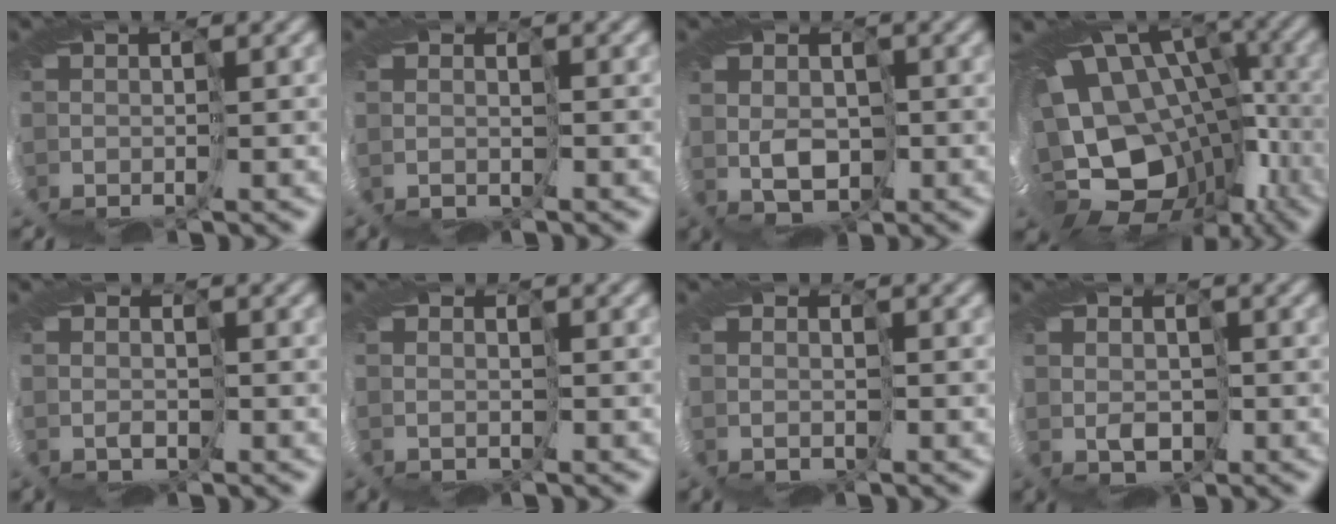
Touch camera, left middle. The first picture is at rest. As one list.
[{"total": 1.5, "force": [1.2, -0.2, -0.9], "torque": [0.028, 0.000, 0.019]}, {"total": 2.2, "force": [1.4, 1.3, 1.0], "torque": [-0.020, 0.002, 0.022]}, {"total": 15.7, "force": [0.8, 11.5, 10.7], "torque": [-0.170, -0.028, 0.036]}, {"total": 2.2, "force": [1.9, -0.5, -1.0], "torque": [0.019, -0.001, 0.036]}, {"total": 2.0, "force": [1.9, 0.1, -0.5], "torque": [0.007, -0.003, 0.038]}, {"total": 2.0, "force": [2.0, 0.0, -0.6], "torque": [0.014, 0.001, 0.039]}, {"total": 1.9, "force": [1.8, 0.4, -0.2], "torque": [-0.009, -0.002, 0.028]}]